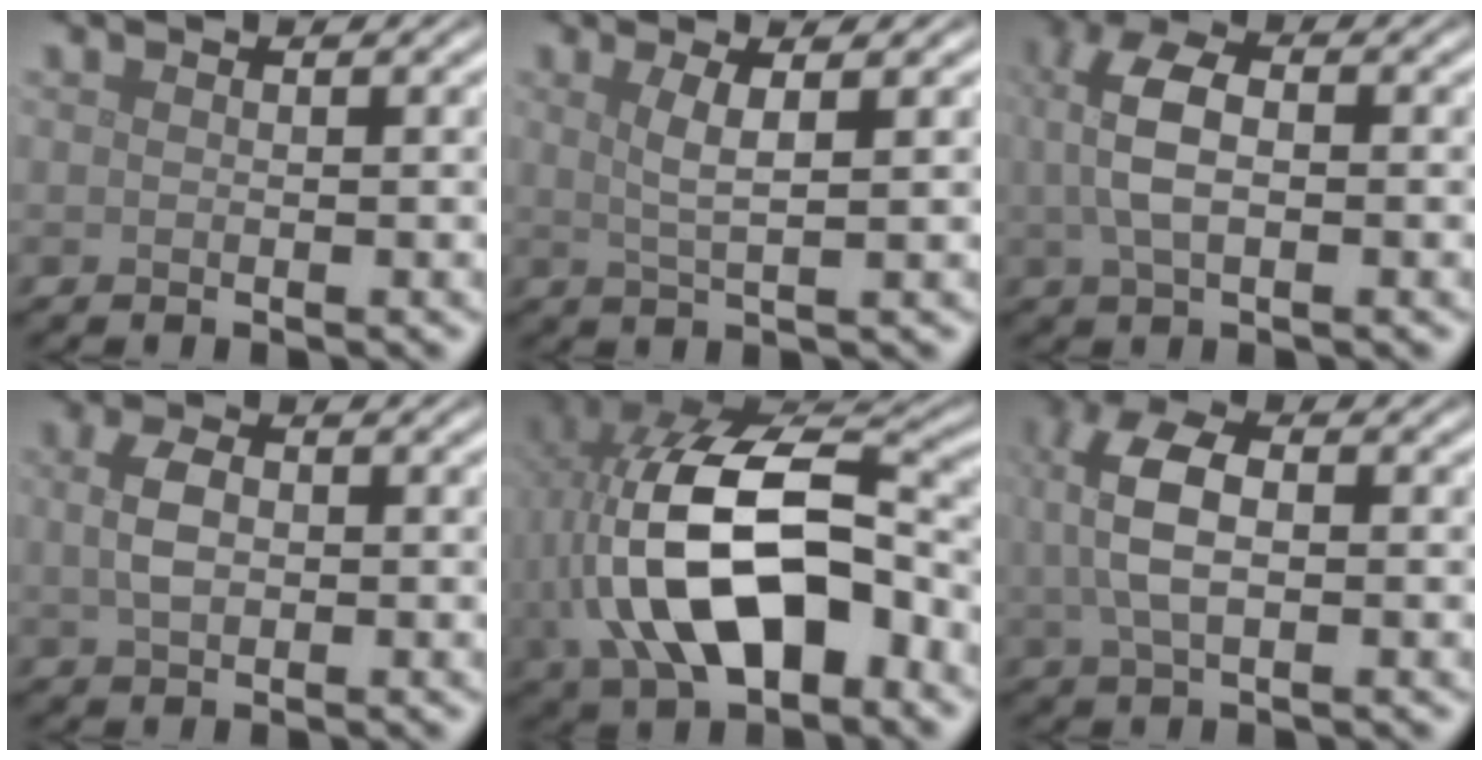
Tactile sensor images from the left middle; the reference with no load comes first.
{"total": 2.8, "force": [0.8, 0.6, 2.6], "torque": [-0.046, 0.000, 0.014]}
{"total": 5.1, "force": [0.5, 2.6, 4.4], "torque": [-0.096, 0.010, 0.007]}
{"total": 2.9, "force": [0.2, 1.7, 2.3], "torque": [-0.050, 0.003, 0.003]}
{"total": 14.2, "force": [-1.7, 7.8, 11.7], "torque": [-0.227, 0.003, -0.037]}
{"total": 5.8, "force": [0.8, 2.9, 5.0], "torque": [-0.108, 0.012, 0.009]}